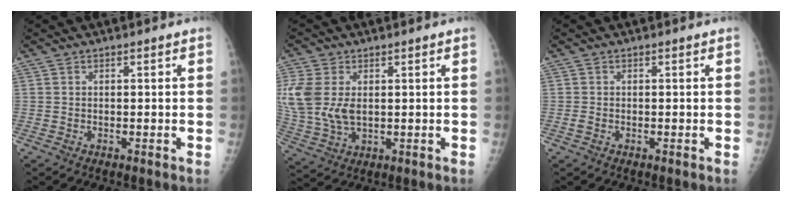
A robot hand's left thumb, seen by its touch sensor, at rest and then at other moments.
{"total": 11.7, "force": [2.0, 7.6, 8.7], "torque": [-0.210, -0.005, 0.046]}
{"total": 1.0, "force": [-0.4, 0.7, 0.6], "torque": [-0.015, -0.001, -0.007]}